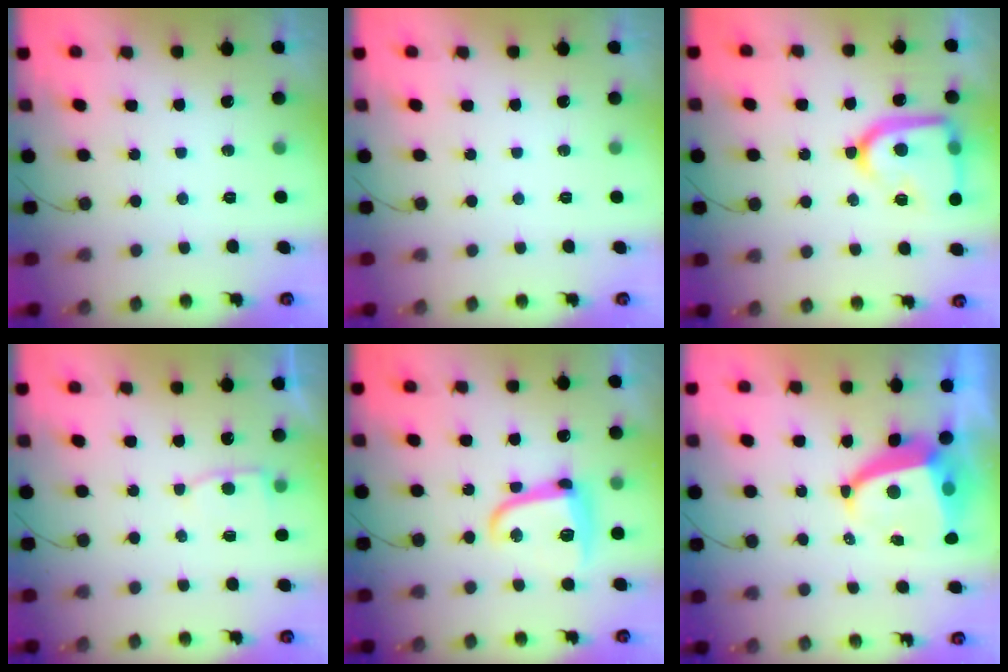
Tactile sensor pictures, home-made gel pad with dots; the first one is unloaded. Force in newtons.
{"total": 0.0}
{"total": 19.2, "press": 19.1, "slide": 1.7}
{"total": 5.0, "press": 4.9, "slide": 0.4}
{"total": 12.4, "press": 12.4, "slide": 0.8}
{"total": 9.1, "press": 9.0, "slide": 1.3}